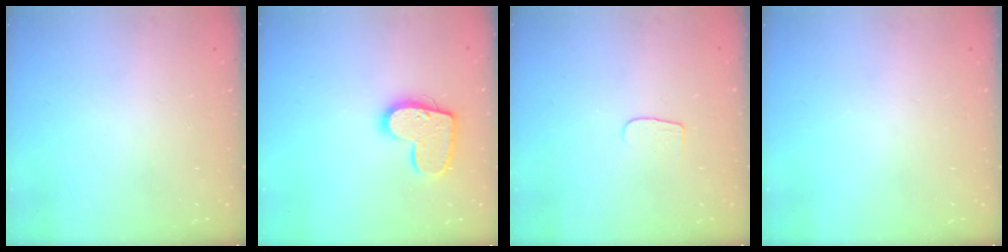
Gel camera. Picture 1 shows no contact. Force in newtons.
{"total": 14.3, "press": 14.3, "slide": 0.8}
{"total": 4.8, "press": 4.8, "slide": 0.5}
{"total": 0.0}